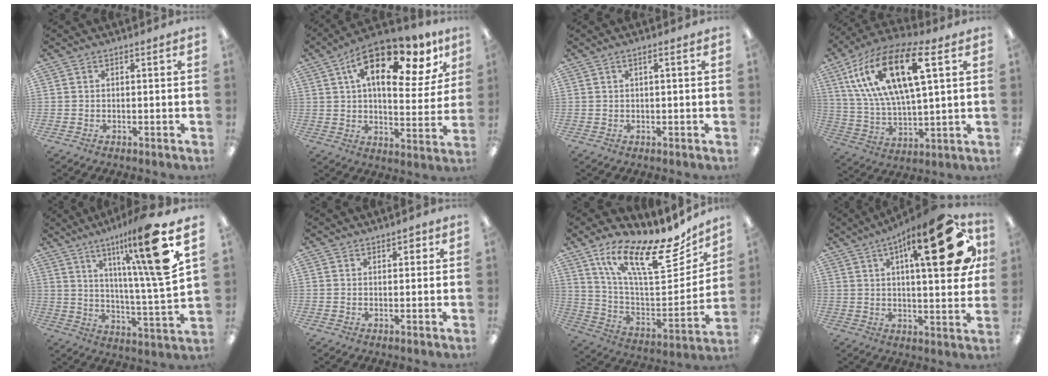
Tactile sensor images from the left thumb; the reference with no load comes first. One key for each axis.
{"total": 19.0, "fx": 10.2, "fy": 8.5, "fz": 13.6, "tx": -0.214, "ty": -0.041, "tz": 0.164}
{"total": 1.7, "fx": 0.3, "fy": 0.2, "fz": 1.6, "tx": -0.029, "ty": 0.001, "tz": 0.006}
{"total": 19.9, "fx": 9.6, "fy": 7.7, "fz": 15.7, "tx": -0.321, "ty": -0.027, "tz": 0.157}
{"total": 19.3, "fx": 10.8, "fy": 2.2, "fz": 15.9, "tx": -0.251, "ty": -0.055, "tz": 0.151}
{"total": 1.6, "fx": 1.2, "fy": 0.8, "fz": 0.7, "tx": -0.006, "ty": -0.002, "tz": 0.019}
{"total": 21.7, "fx": 14.1, "fy": 6.7, "fz": 15.1, "tx": -0.238, "ty": -0.091, "tz": 0.236}
{"total": 25.3, "fx": 10.1, "fy": 8.9, "fz": 21.5, "tx": -0.285, "ty": -0.043, "tz": 0.147}